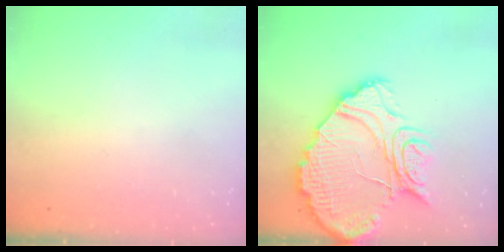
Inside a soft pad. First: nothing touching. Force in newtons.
{"total": 17.6, "press": 17.5, "slide": 1.6}